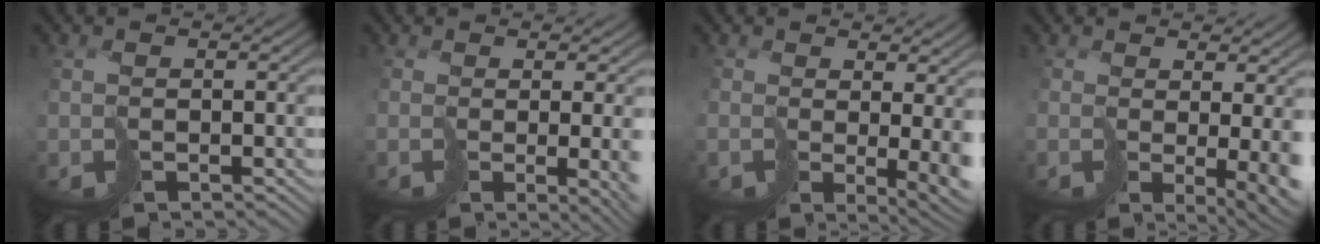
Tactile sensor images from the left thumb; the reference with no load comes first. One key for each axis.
{"total": 5.0, "fx": -0.7, "fy": 1.1, "fz": 4.8, "tx": -0.053, "ty": -0.024, "tz": 0.022}
{"total": 4.4, "fx": 0.0, "fy": 1.3, "fz": 4.2, "tx": -0.053, "ty": -0.021, "tz": 0.010}
{"total": 6.1, "fx": -0.4, "fy": 1.4, "fz": 5.9, "tx": -0.093, "ty": -0.025, "tz": 0.016}